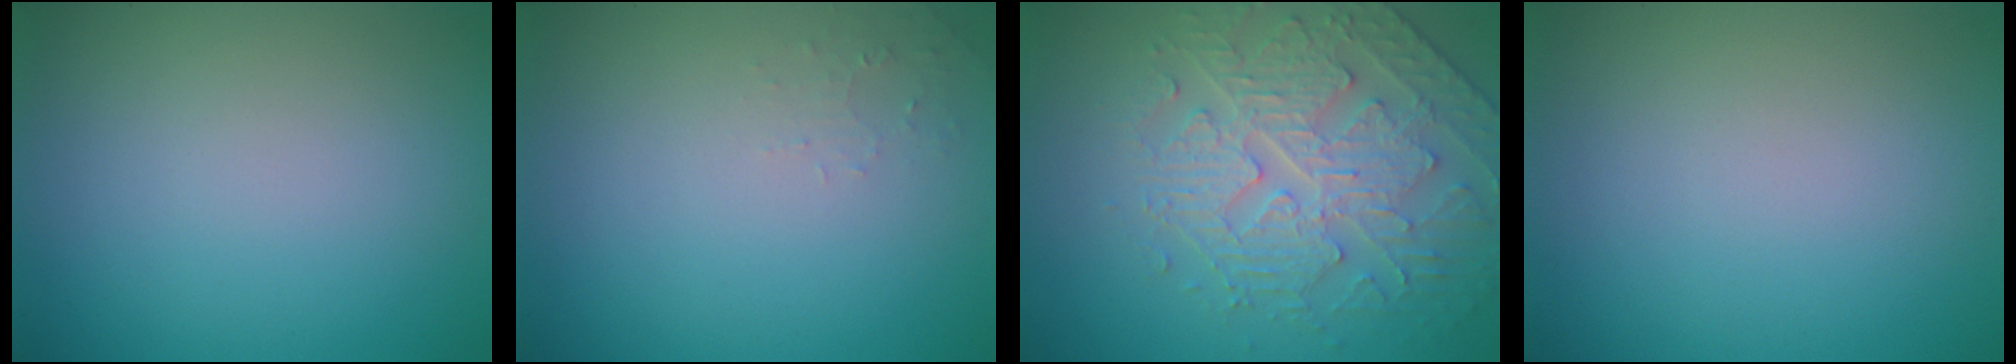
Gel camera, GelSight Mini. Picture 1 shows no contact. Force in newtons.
{"total": 0.9, "press": 0.9, "slide": 0.2}
{"total": 4.3, "press": 4.2, "slide": 0.9}
{"total": 0.0}